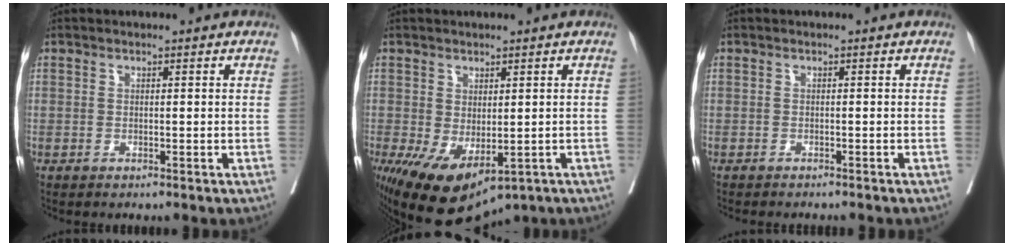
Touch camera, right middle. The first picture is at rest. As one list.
[{"total": 11.9, "force": [-5.7, 5.7, 8.7], "torque": [-0.151, -0.019, -0.071]}, {"total": 4.8, "force": [-4.4, 0.7, 1.9], "torque": [-0.018, -0.006, -0.056]}]